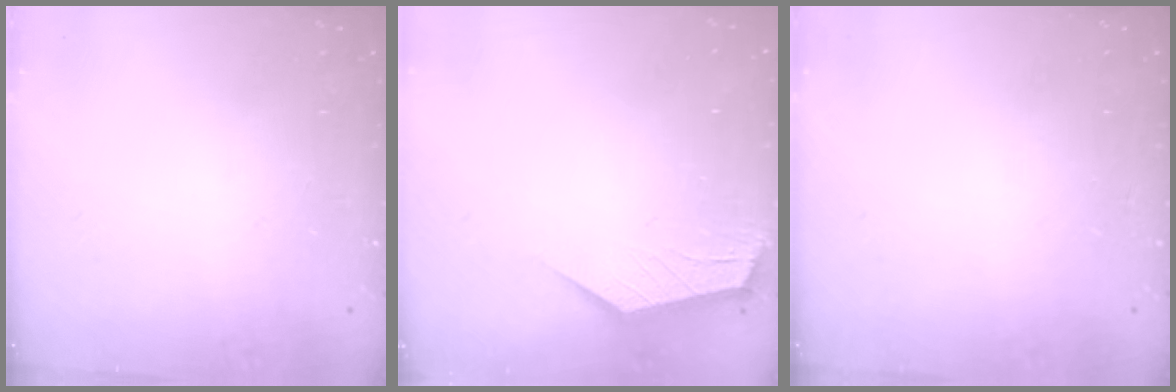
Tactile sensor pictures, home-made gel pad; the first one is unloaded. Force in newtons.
{"total": 2.8, "press": 2.8, "slide": 0.4}
{"total": 0.0}